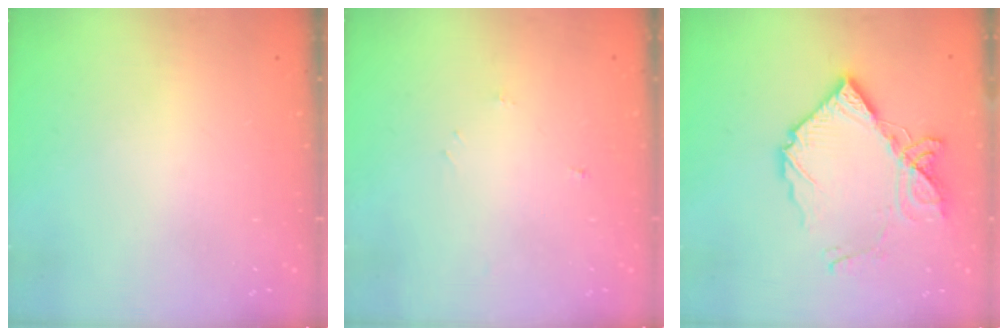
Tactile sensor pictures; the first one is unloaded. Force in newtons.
{"total": 3.2, "press": 3.2, "slide": 0.4}
{"total": 15.9, "press": 15.8, "slide": 2.0}